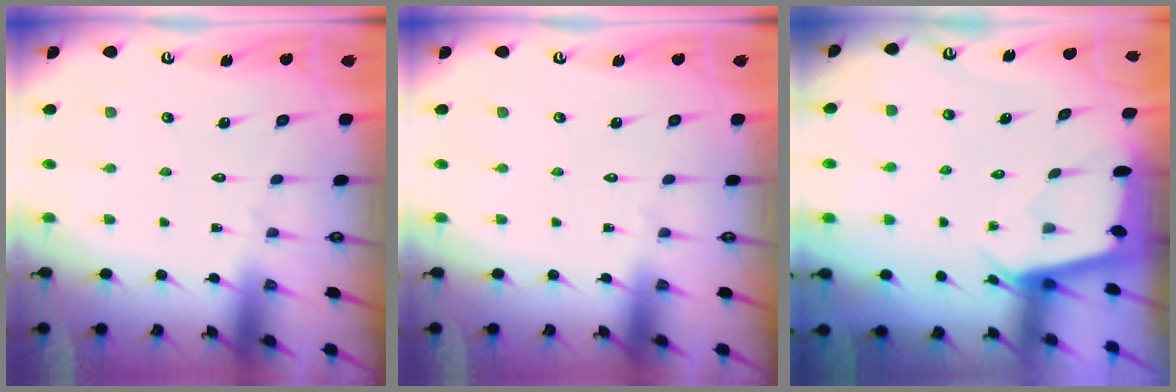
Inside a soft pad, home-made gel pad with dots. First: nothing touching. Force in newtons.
{"total": 0.0}
{"total": 2.1, "press": 2.1, "slide": 0.3}